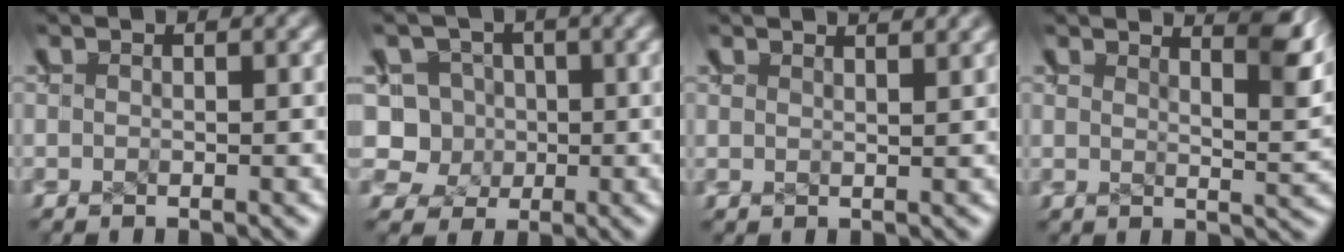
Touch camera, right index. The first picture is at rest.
{"total": 7.8, "force": [-0.1, 7.3, 2.9], "torque": [-0.069, -0.024, -0.005]}
{"total": 1.7, "force": [1.5, -0.8, -0.1], "torque": [0.002, 0.000, 0.027]}
{"total": 4.1, "force": [2.9, 0.0, 3.0], "torque": [-0.022, -0.002, 0.050]}